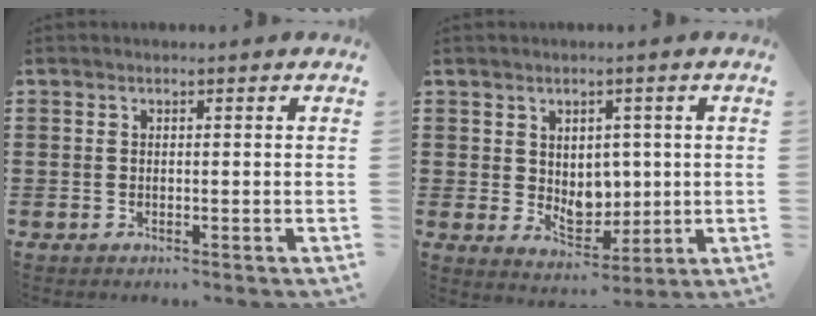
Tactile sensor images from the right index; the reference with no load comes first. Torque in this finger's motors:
{"motor_torque": [0.06, 0.09, 0.29, 0.02]}